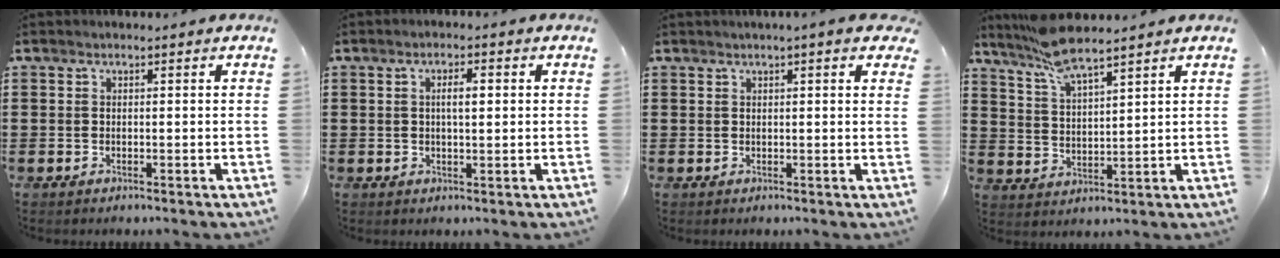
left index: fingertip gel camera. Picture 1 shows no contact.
{"total": 3.1, "force": [0.5, 0.9, 2.9], "torque": [-0.048, 0.002, 0.003]}
{"total": 2.0, "force": [1.3, -0.1, 1.5], "torque": [-0.032, 0.001, 0.023]}
{"total": 7.3, "force": [6.1, 0.9, 3.8], "torque": [-0.091, -0.017, 0.112]}